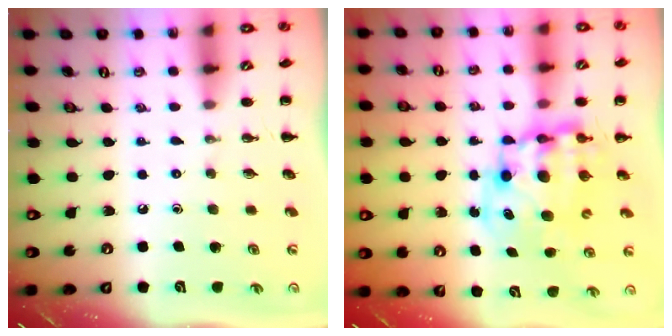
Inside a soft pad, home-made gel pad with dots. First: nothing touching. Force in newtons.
{"total": 10.1, "press": 9.7, "slide": 2.8}